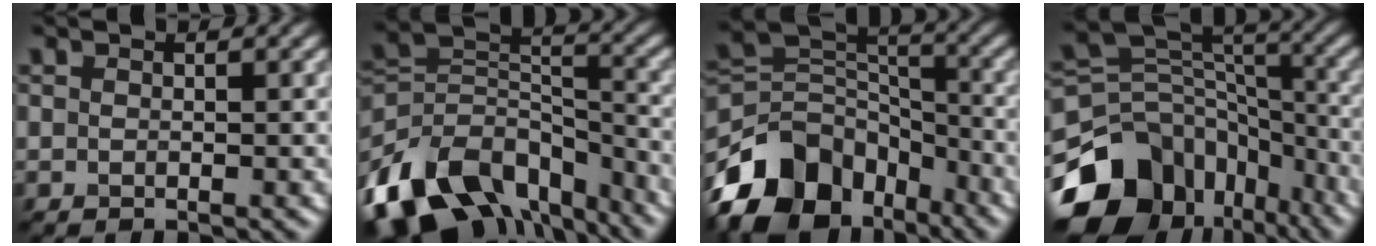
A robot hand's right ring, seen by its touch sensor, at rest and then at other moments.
{"total": 15.0, "force": [-10.0, 8.5, 7.2], "torque": [-0.172, 0.003, -0.169]}
{"total": 12.1, "force": [-7.7, 7.7, 5.3], "torque": [-0.100, 0.016, -0.148]}
{"total": 13.7, "force": [-7.5, 10.0, 5.6], "torque": [-0.133, 0.016, -0.113]}